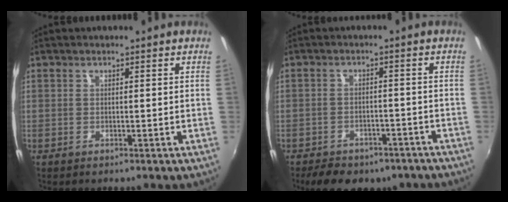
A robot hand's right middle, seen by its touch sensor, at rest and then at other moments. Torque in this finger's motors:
{"motor_torque": [1.09, -1.05, 0.14, 0.06]}